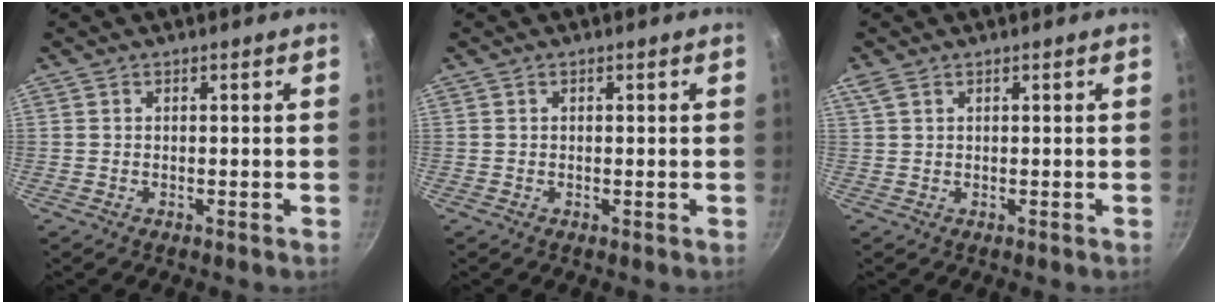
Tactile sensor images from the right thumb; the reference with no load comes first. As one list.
[{"total": 0.0}, {"total": 1.7, "force": [0.9, 0.6, 1.3], "torque": [-0.036, 0.006, 0.024]}]